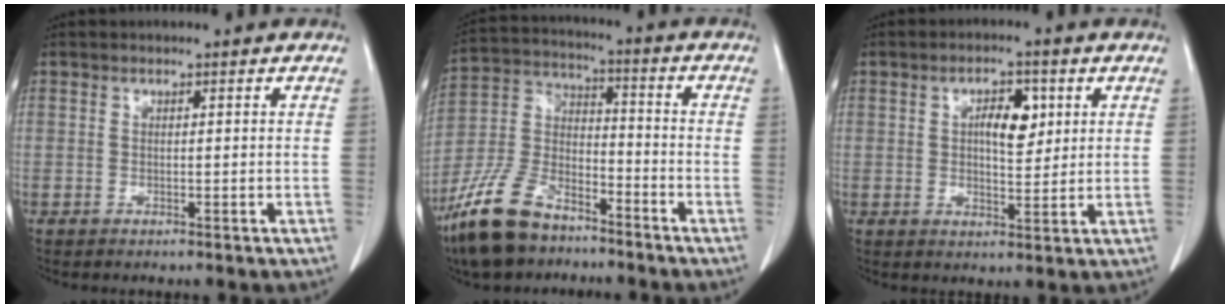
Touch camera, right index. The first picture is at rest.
{"total": 13.6, "force": [-9.9, 5.9, 7.2], "torque": [-0.169, -0.002, -0.193]}
{"total": 5.5, "force": [1.6, 2.3, 4.7], "torque": [-0.076, 0.005, 0.027]}